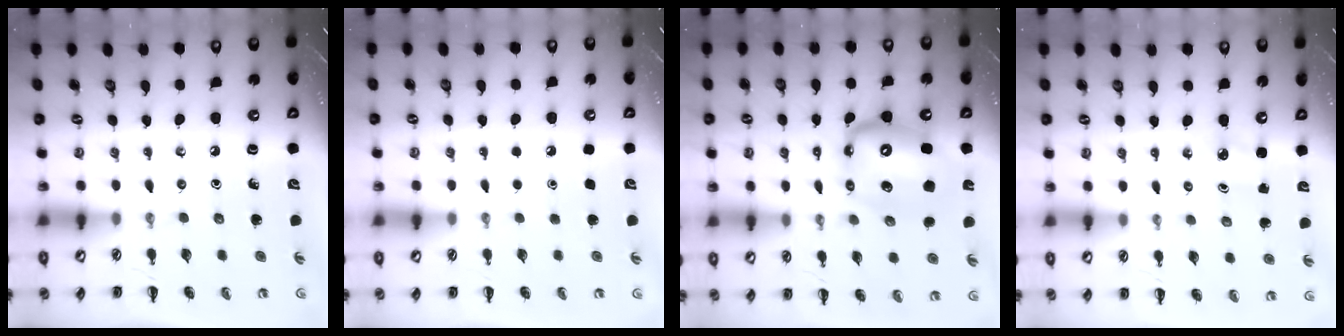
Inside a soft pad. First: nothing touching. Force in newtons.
{"total": 1.8, "press": 1.8, "slide": 0.1}
{"total": 11.5, "press": 11.1, "slide": 2.9}
{"total": 2.6, "press": 2.6, "slide": 0.4}